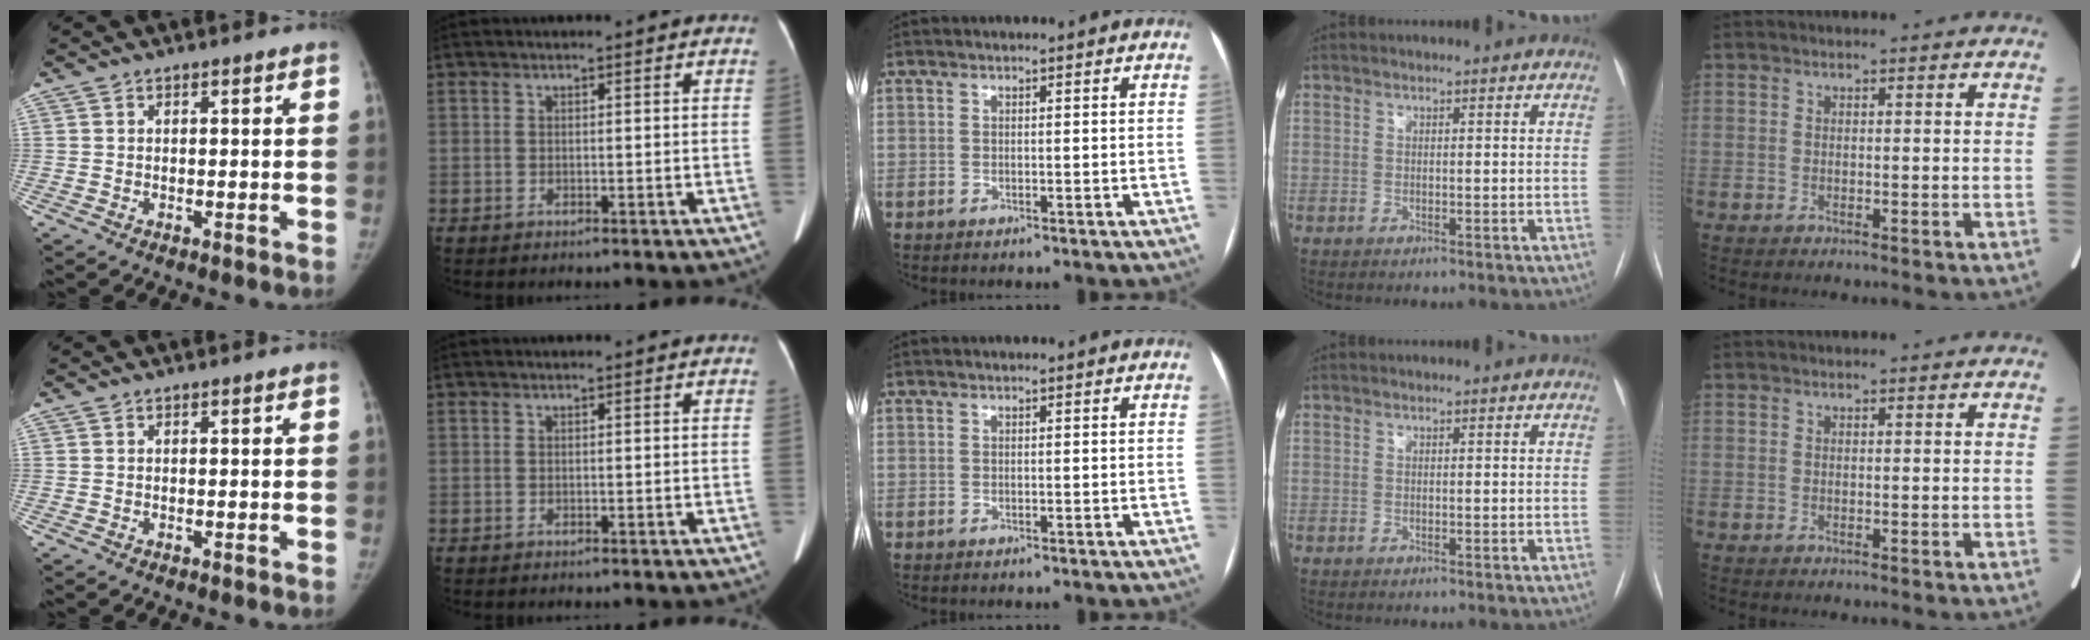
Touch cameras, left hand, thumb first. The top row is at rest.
{}